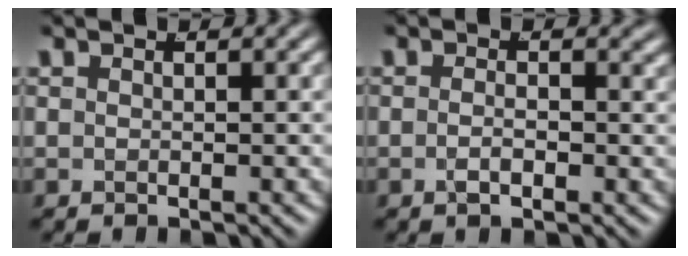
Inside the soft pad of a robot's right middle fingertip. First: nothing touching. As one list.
[{"total": 1.5, "force": [-0.7, 0.4, 1.3], "torque": [-0.024, -0.007, -0.012]}]